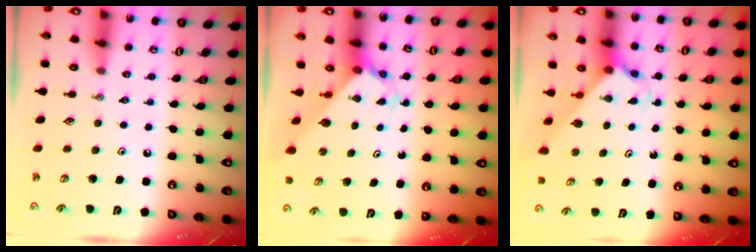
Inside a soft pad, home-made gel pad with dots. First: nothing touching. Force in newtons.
{"total": 2.7, "press": 2.7, "slide": 0.2}
{"total": 2.2, "press": 2.2, "slide": 0.1}